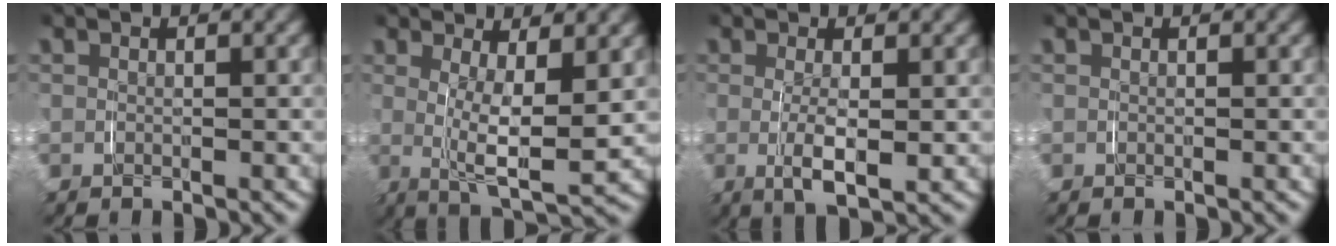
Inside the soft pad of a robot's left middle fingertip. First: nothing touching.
{"total": 6.3, "force": [0.6, 2.2, 5.9], "torque": [-0.100, -0.024, 0.016]}
{"total": 3.5, "force": [-0.2, 1.0, 3.4], "torque": [-0.061, -0.009, 0.001]}
{"total": 0.0}